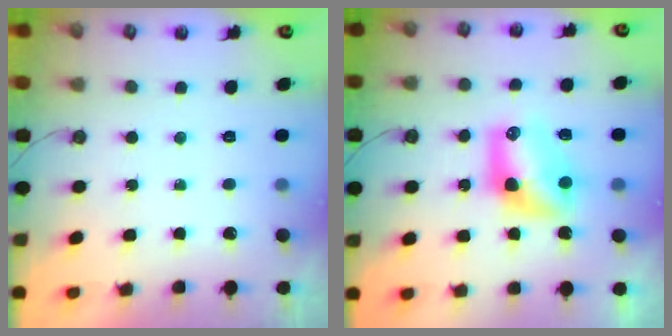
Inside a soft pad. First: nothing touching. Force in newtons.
{"total": 10.5, "press": 10.4, "slide": 1.5}